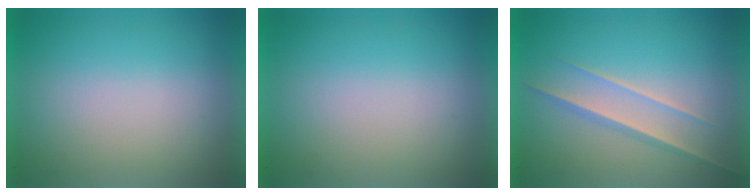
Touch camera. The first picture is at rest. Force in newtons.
{"total": 0.0}
{"total": 1.5}